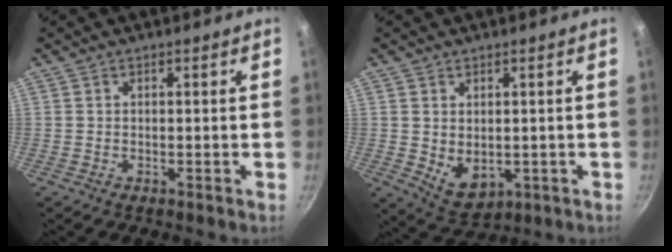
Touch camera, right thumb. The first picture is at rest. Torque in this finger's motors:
{"motor_torque": [-0.51, 0.63, 0.00, 0.10, 0.10]}